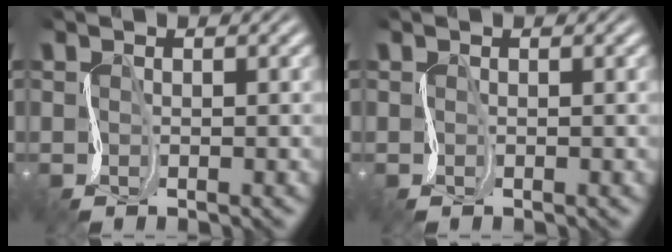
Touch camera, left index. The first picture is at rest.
{"total": 0.0}